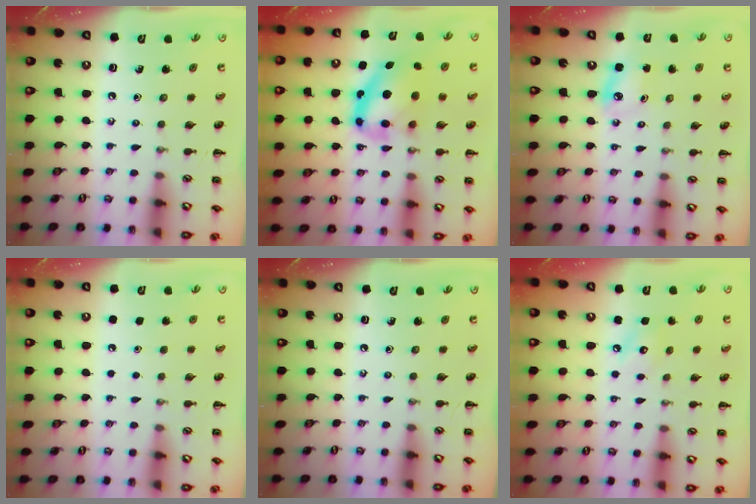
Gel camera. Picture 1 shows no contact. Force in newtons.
{"total": 10.8, "press": 10.6, "slide": 2.5}
{"total": 4.2, "press": 4.1, "slide": 0.9}
{"total": 1.8, "press": 1.8, "slide": 0.1}
{"total": 0.0}
{"total": 5.6, "press": 5.6, "slide": 0.5}